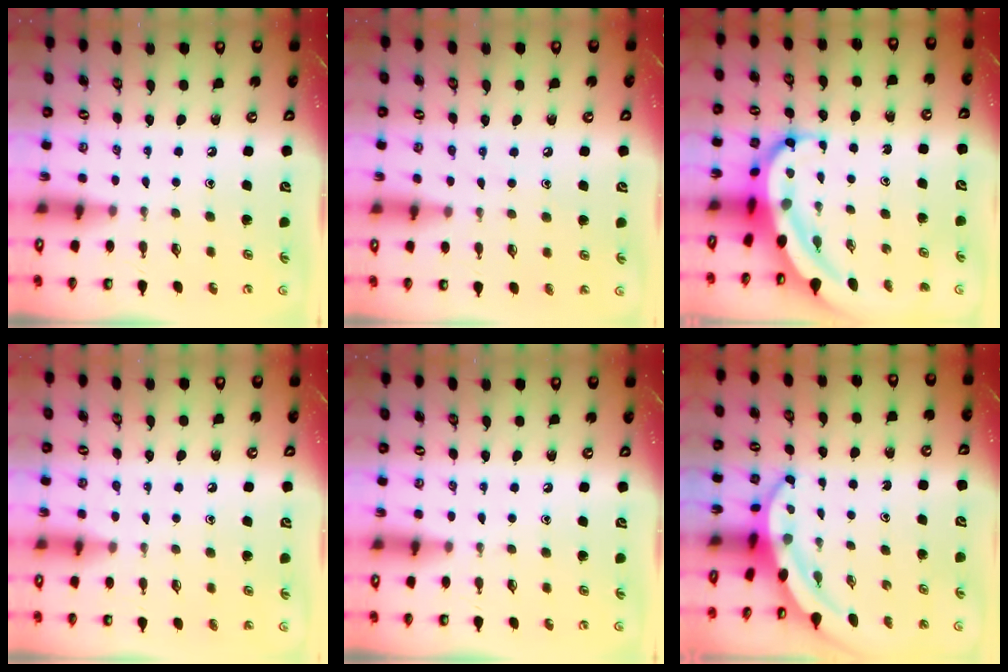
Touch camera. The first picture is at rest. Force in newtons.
{"total": 5.8, "press": 5.8, "slide": 0.6}
{"total": 10.0, "press": 9.8, "slide": 2.1}
{"total": 2.6, "press": 2.6, "slide": 0.3}
{"total": 0.0}
{"total": 4.4, "press": 4.4, "slide": 0.4}